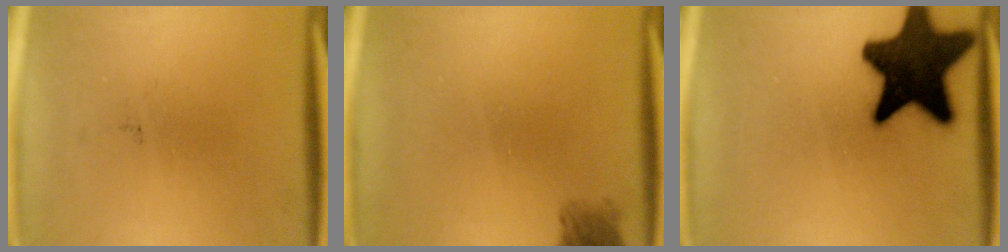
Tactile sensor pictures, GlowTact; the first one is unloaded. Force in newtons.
{"total": 2.1}
{"total": 18.6}